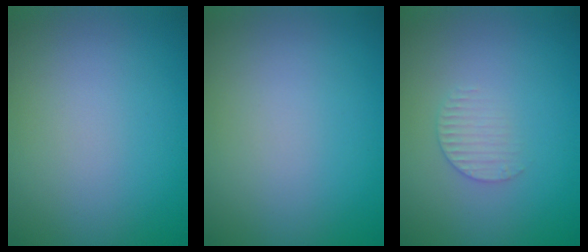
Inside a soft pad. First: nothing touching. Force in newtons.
{"total": 0.0}
{"total": 1.5, "press": 1.5, "slide": 0.4}